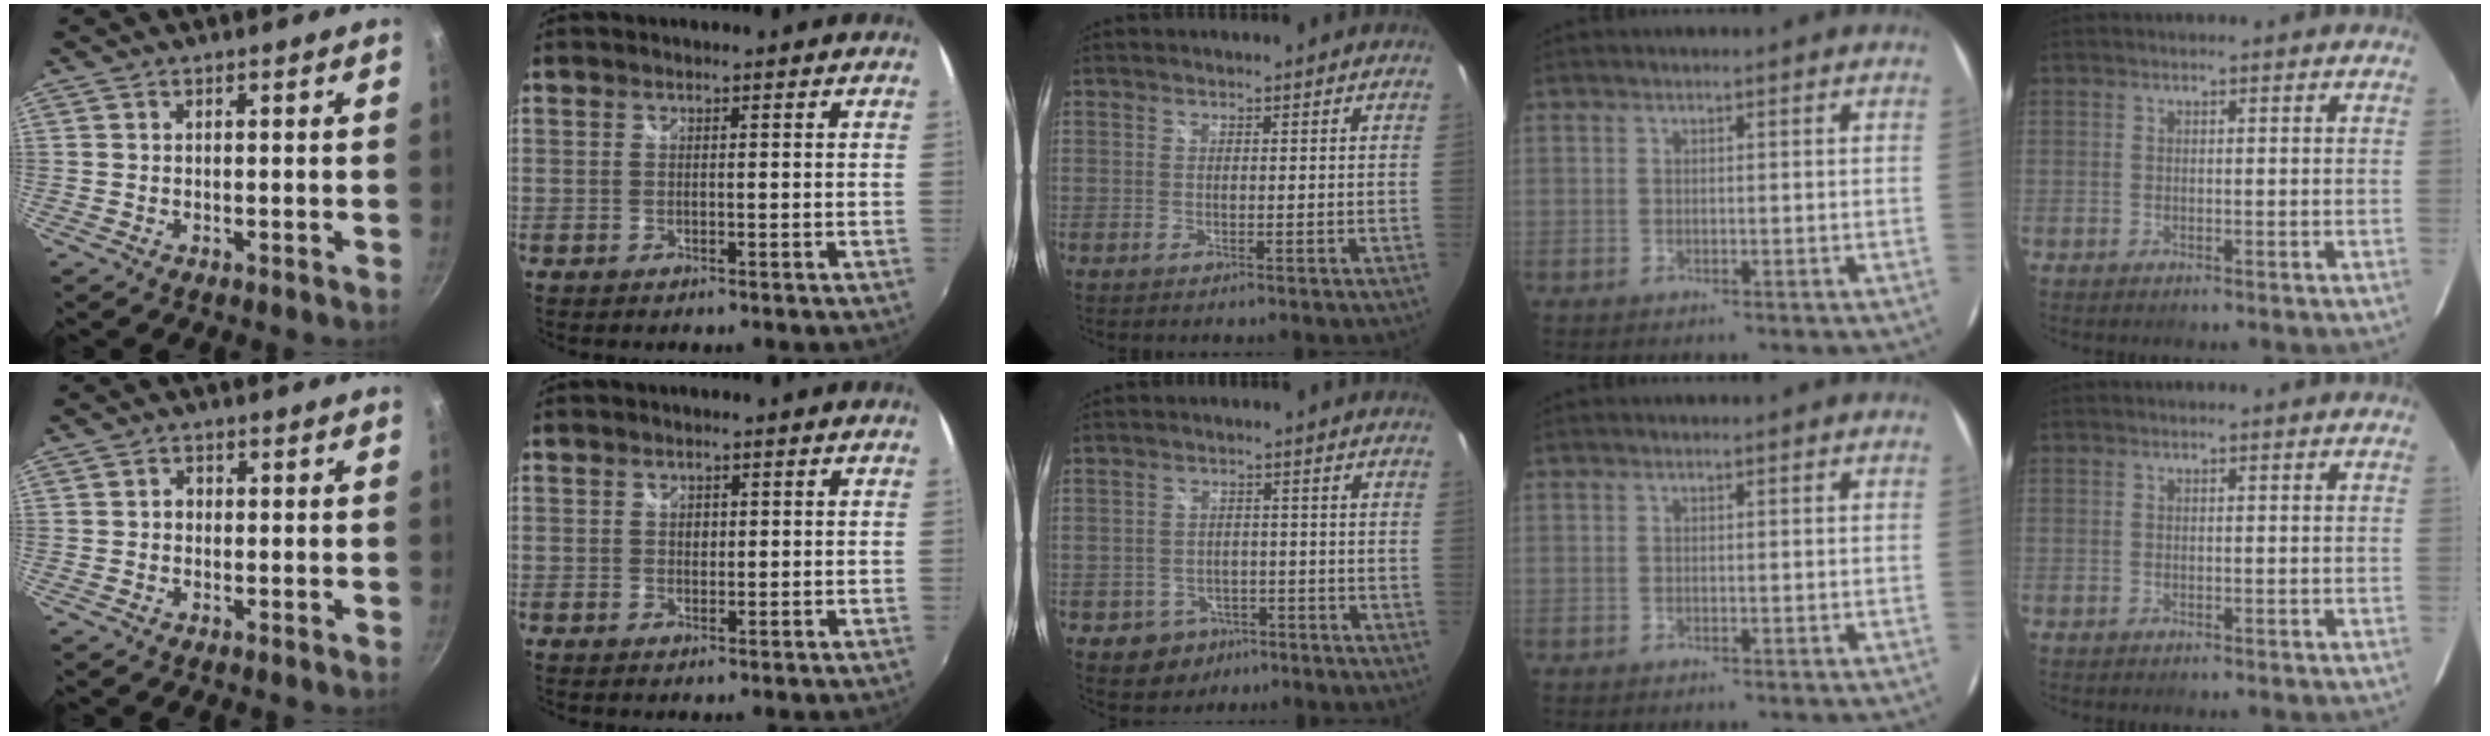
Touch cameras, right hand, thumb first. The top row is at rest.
{"thumb": {"total": 1.6, "force": [-0.1, 1.4, 0.8], "torque": [-0.007, 0.006, -0.006]}, "index": {"total": 1.4, "force": [0.2, 1.2, 0.6], "torque": [-0.006, 0.002, 0.003]}, "middle": {"total": 6.4, "force": [-3.5, 5.1, 1.6], "torque": [-0.042, 0.015, -0.035]}}